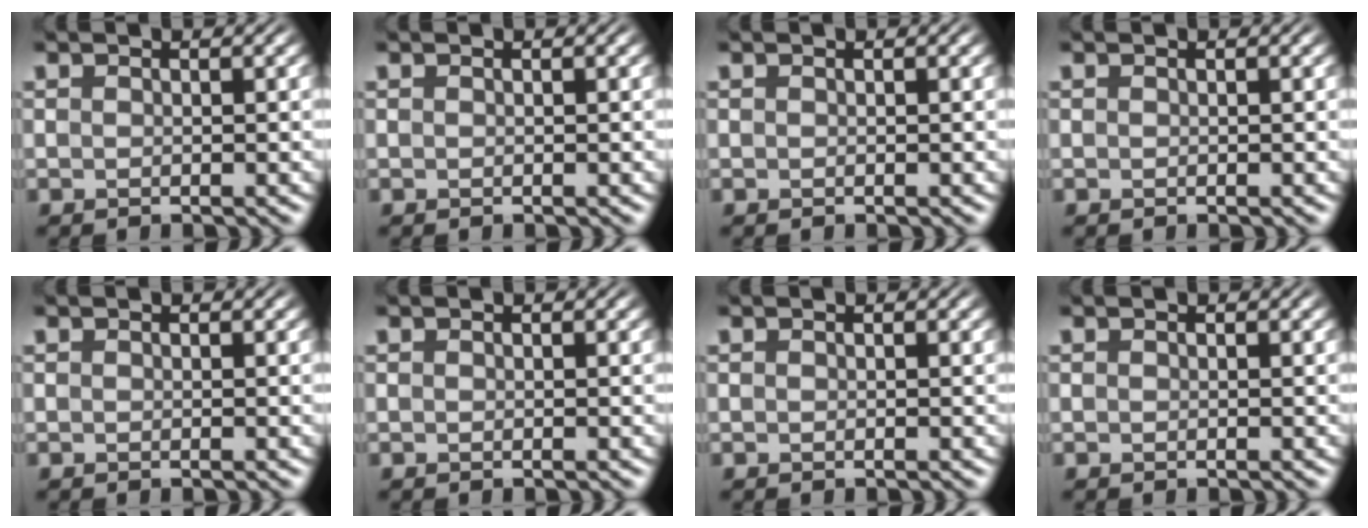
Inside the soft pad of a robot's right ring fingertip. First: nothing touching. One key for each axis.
{"total": 0.0}
{"total": 0.0}
{"total": 0.0}
{"total": 0.0}
{"total": 0.0}
{"total": 0.0}
{"total": 0.0}